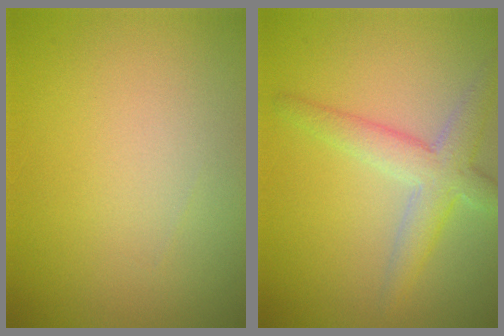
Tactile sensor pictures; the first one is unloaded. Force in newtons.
{"total": 3.8, "press": 3.8, "slide": 0.2}